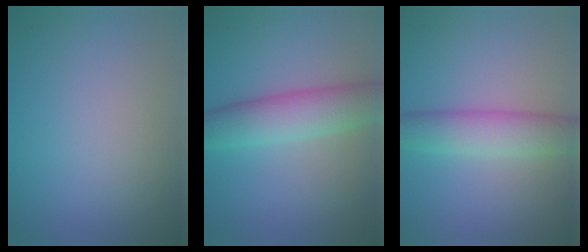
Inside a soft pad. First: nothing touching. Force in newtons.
{"total": 5.3, "press": 5.3, "slide": 0.1}
{"total": 4.5, "press": 4.5, "slide": 0.1}